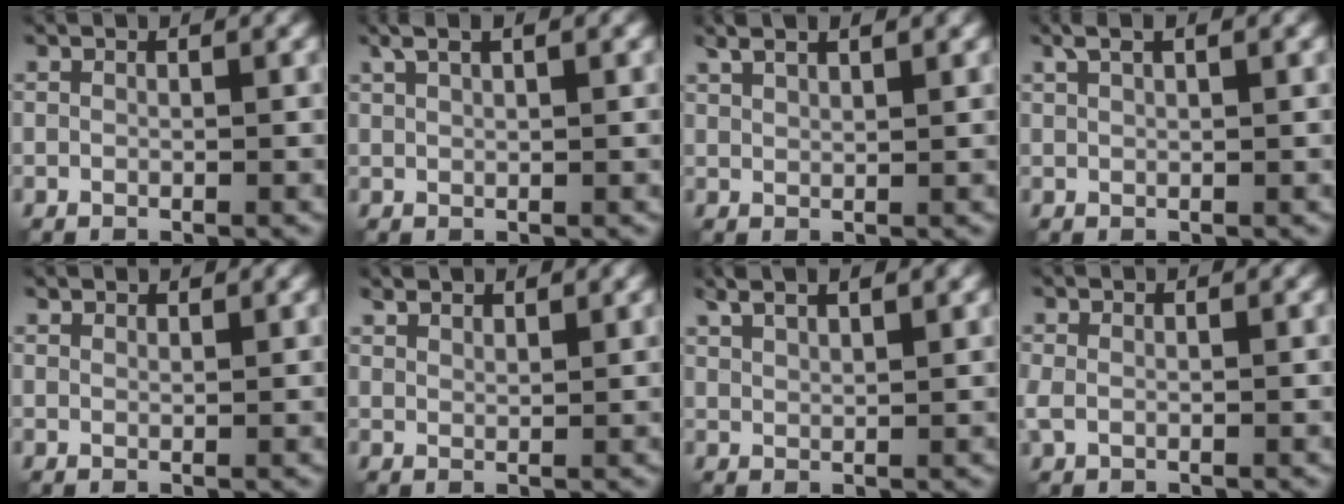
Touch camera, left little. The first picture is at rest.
{"total": 2.8, "force": [1.7, 0.7, 2.1], "torque": [-0.036, 0.001, 0.031]}
{"total": 3.9, "force": [2.6, 1.2, 2.7], "torque": [-0.040, 0.011, 0.033]}
{"total": 2.2, "force": [1.3, 0.6, 1.7], "torque": [-0.030, 0.003, 0.024]}
{"total": 1.4, "force": [1.3, 0.2, 0.3], "torque": [-0.012, 0.001, 0.020]}
{"total": 1.9, "force": [1.8, 0.4, 0.7], "torque": [-0.012, -0.001, 0.033]}
{"total": 5.0, "force": [3.2, 1.6, 3.4], "torque": [-0.048, 0.021, 0.035]}
{"total": 1.0, "force": [0.0, 0.6, 0.8], "torque": [-0.024, -0.001, -0.001]}